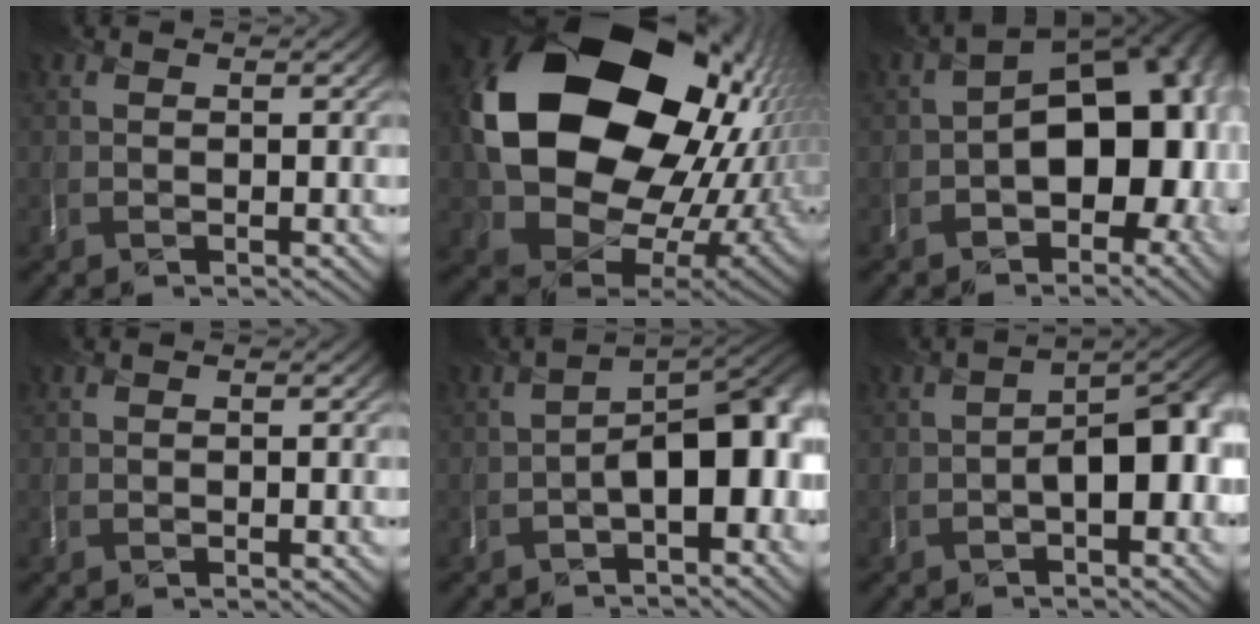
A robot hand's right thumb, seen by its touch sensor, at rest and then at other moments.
{"total": 20.7, "force": [3.2, 16.6, 11.9], "torque": [-0.297, -0.039, 0.098]}
{"total": 13.8, "force": [-2.0, 8.4, 10.8], "torque": [-0.138, -0.019, -0.025]}
{"total": 0.0}
{"total": 8.3, "force": [-2.3, 3.4, 7.2], "torque": [-0.115, -0.001, -0.029]}
{"total": 7.7, "force": [-1.7, 2.7, 6.9], "torque": [-0.102, 0.003, -0.020]}